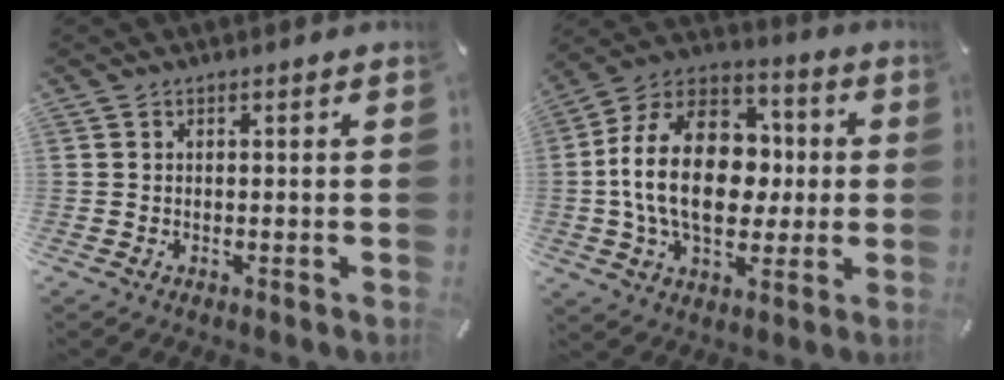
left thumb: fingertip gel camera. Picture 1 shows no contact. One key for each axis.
{"total": 22.2, "fx": -0.4, "fy": 15.7, "fz": 15.6, "tx": -0.301, "ty": 0.014, "tz": -0.006}